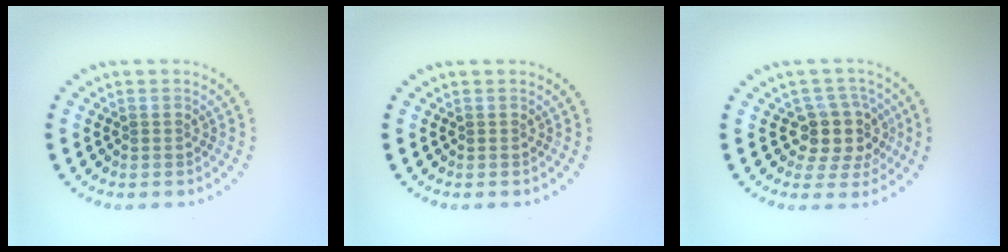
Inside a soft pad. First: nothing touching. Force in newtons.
{"total": 0.0}
{"total": 3.9, "press": 3.2, "slide": 2.1}